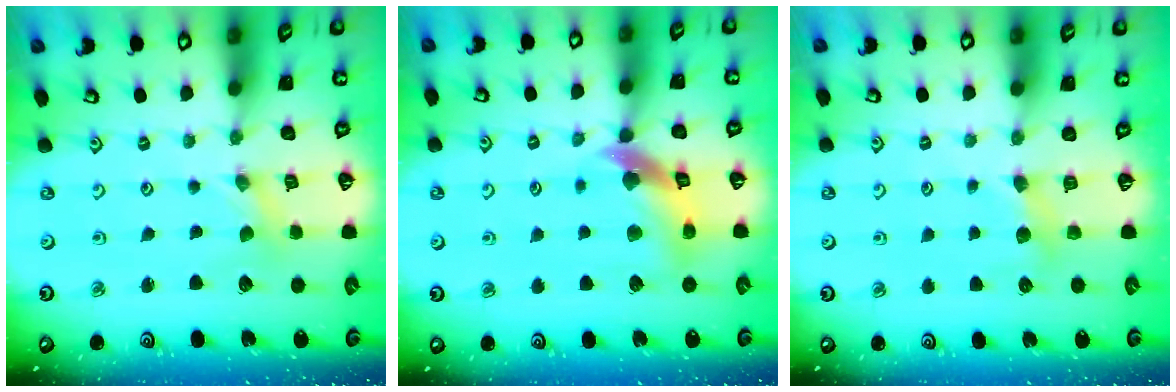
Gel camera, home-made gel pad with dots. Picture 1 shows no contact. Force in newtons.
{"total": 10.9, "press": 10.7, "slide": 1.7}
{"total": 4.6, "press": 4.6, "slide": 0.5}